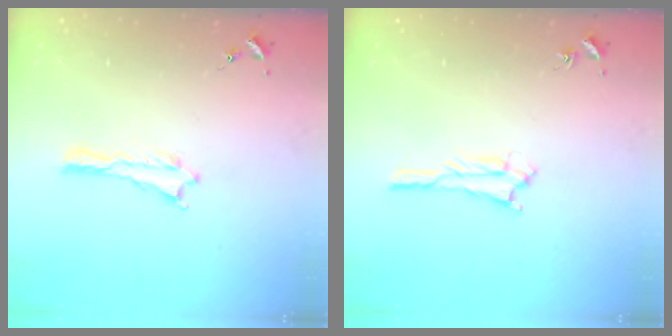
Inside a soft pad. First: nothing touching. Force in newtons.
{"total": 1.3, "press": 1.3, "slide": 0.2}